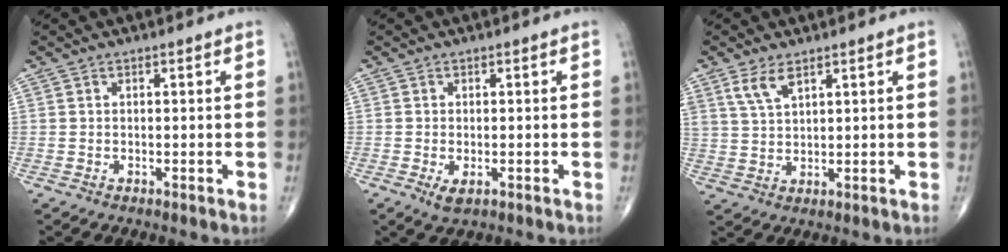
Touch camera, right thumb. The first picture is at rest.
{"total": 2.3, "force": [-0.8, 1.0, 1.9], "torque": [-0.037, -0.005, -0.012]}
{"total": 4.7, "force": [3.0, 2.0, 3.0], "torque": [-0.058, -0.011, 0.065]}